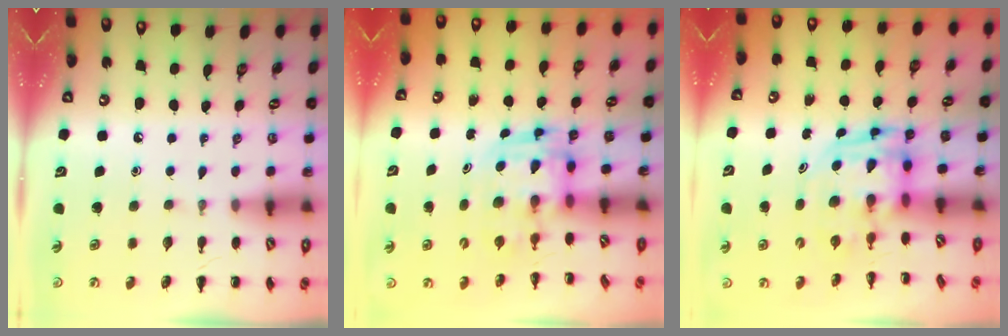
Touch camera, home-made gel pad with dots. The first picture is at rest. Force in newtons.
{"total": 3.3, "press": 3.2, "slide": 0.7}
{"total": 4.0, "press": 3.9, "slide": 0.9}